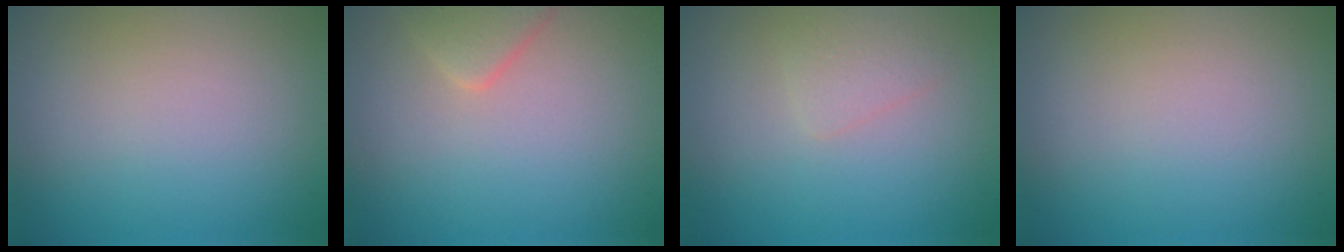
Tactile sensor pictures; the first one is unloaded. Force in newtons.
{"total": 2.0, "press": 2.0, "slide": 0.1}
{"total": 1.2, "press": 1.2, "slide": 0.0}
{"total": 0.0}